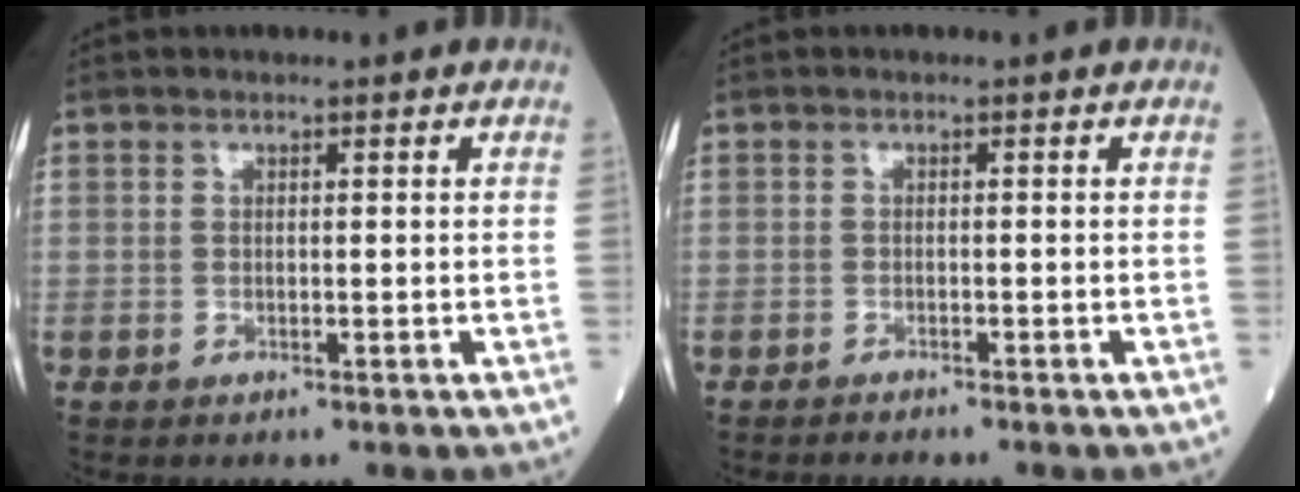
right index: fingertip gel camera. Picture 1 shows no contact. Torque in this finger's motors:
{"motor_torque": [-0.17, -0.27, -0.06, -0.02]}